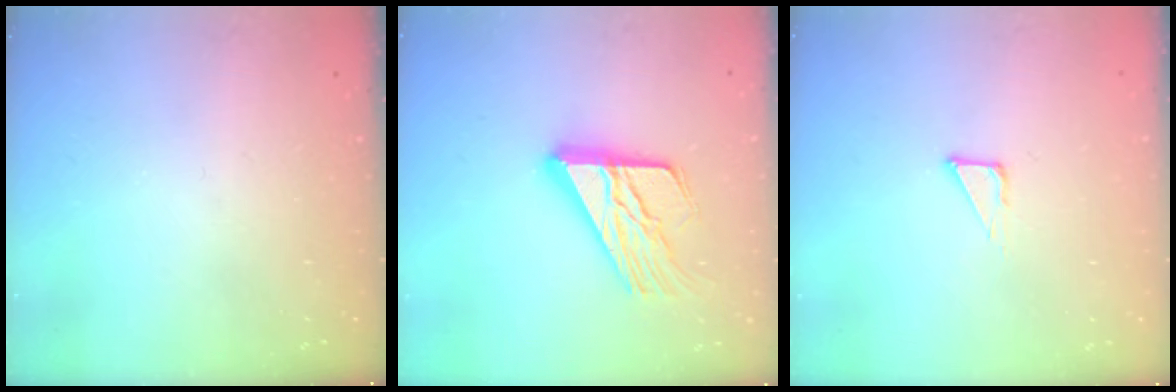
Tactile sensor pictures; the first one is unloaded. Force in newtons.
{"total": 18.2, "press": 18.1, "slide": 1.8}
{"total": 2.3, "press": 2.3, "slide": 0.1}